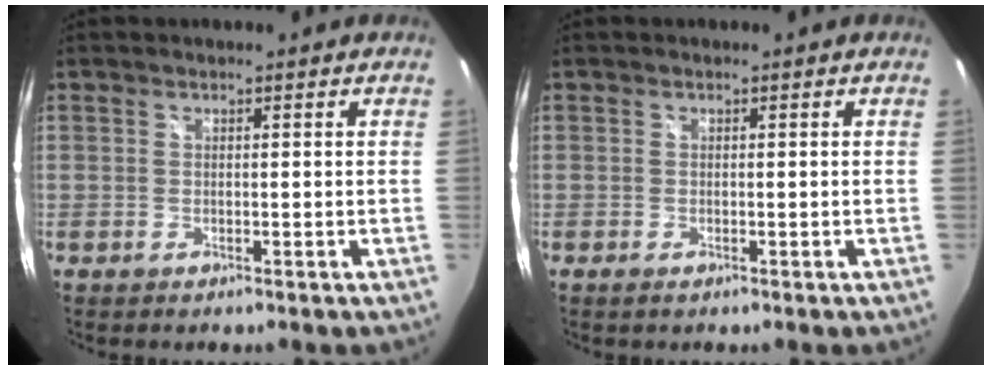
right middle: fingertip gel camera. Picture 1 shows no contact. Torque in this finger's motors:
{"motor_torque": [-0.42, 0.05, -0.01, 0.00]}